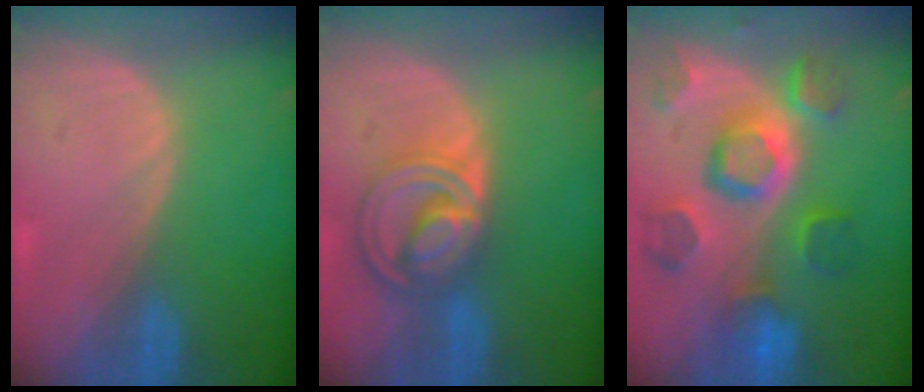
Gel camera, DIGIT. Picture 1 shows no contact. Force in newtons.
{"total": 8.7, "press": 7.3, "slide": 4.7}
{"total": 11.5, "press": 10.0, "slide": 5.6}